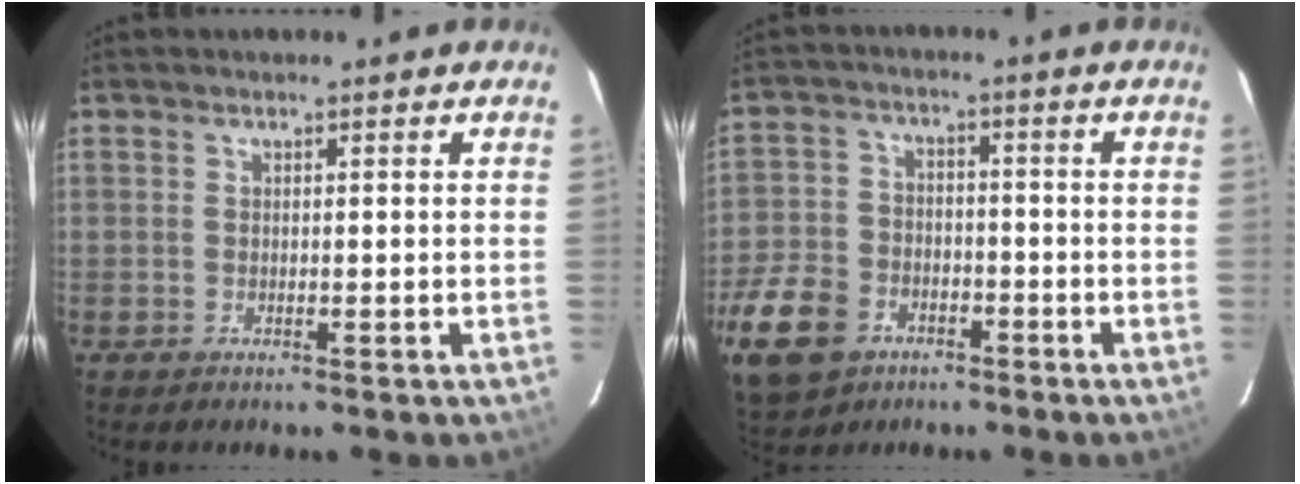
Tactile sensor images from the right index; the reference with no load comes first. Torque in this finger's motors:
{"motor_torque": [0.58, -0.62, -0.13, -0.21]}